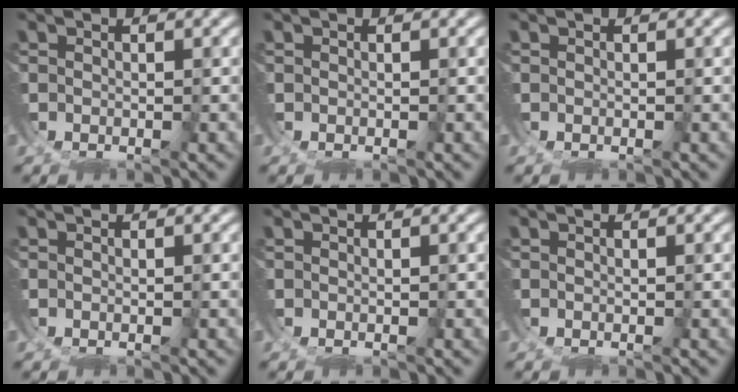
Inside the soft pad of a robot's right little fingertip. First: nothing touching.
{"total": 0.0}
{"total": 0.0}
{"total": 0.0}
{"total": 0.0}
{"total": 0.0}